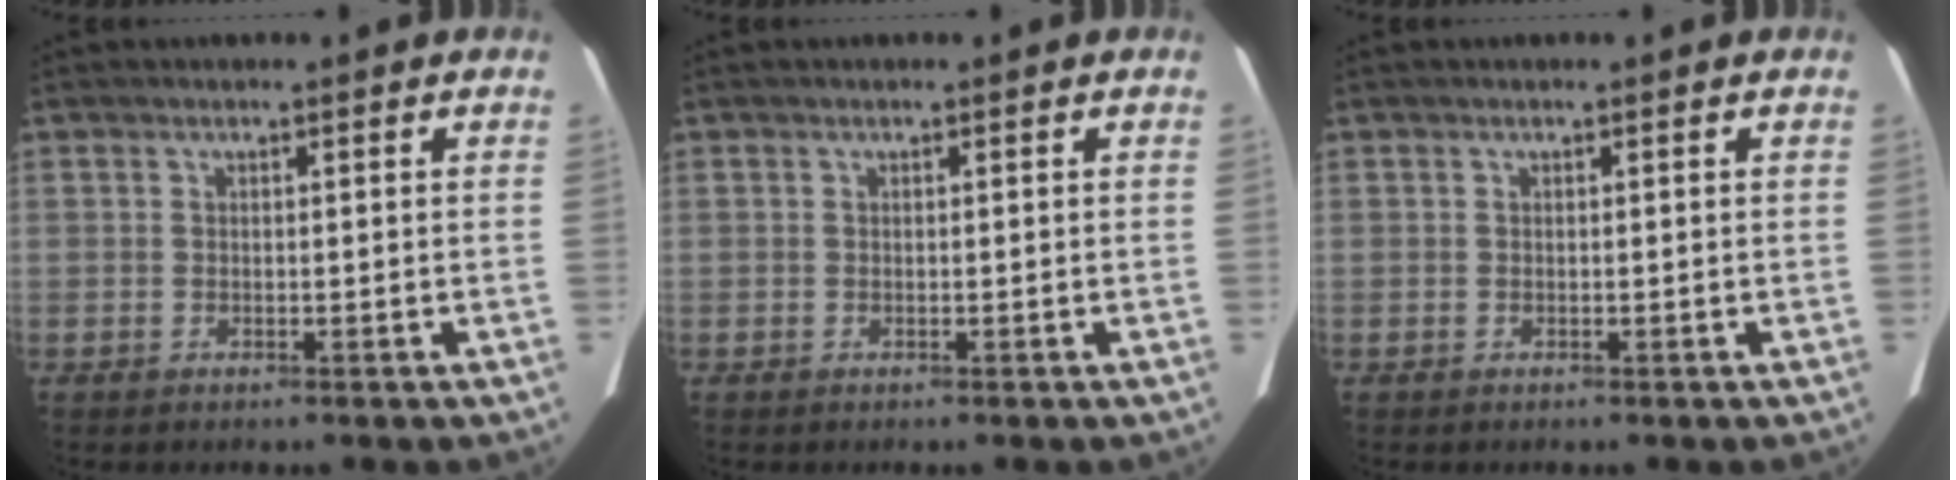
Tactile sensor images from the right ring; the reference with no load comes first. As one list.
[{"total": 0.0}, {"total": 0.0}]